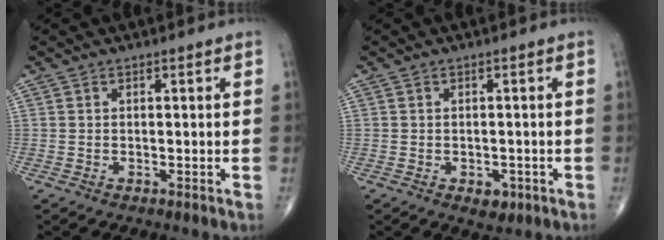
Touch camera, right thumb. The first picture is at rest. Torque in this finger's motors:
{"motor_torque": [2.43, 2.25, 0.31, -0.50, 0.05]}